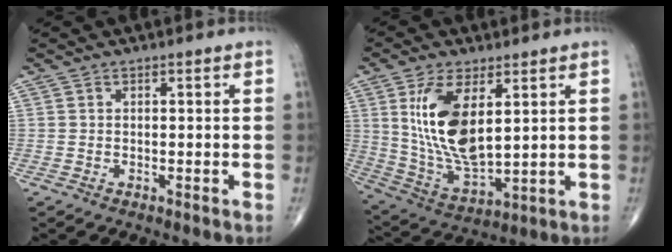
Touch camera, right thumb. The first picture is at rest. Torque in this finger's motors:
{"motor_torque": [-0.22, 2.72, 1.54, 1.17, 0.52]}